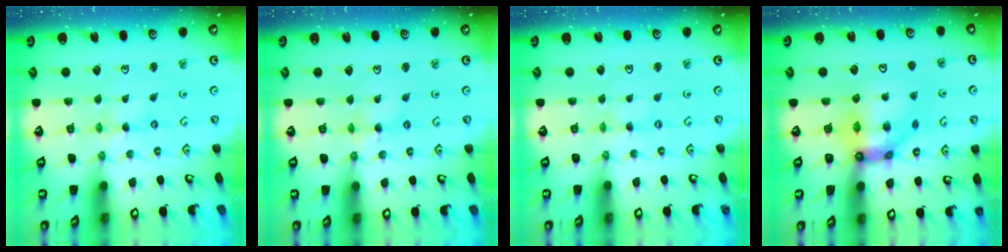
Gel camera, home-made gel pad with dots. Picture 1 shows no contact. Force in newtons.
{"total": 2.6, "press": 2.6, "slide": 0.3}
{"total": 0.0}
{"total": 11.0, "press": 10.9, "slide": 1.5}